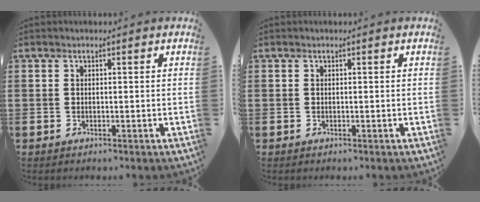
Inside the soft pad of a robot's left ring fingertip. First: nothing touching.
{"total": 0.0}